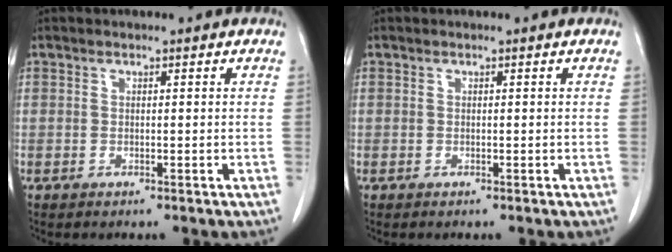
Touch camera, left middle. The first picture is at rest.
{"total": 0.0}